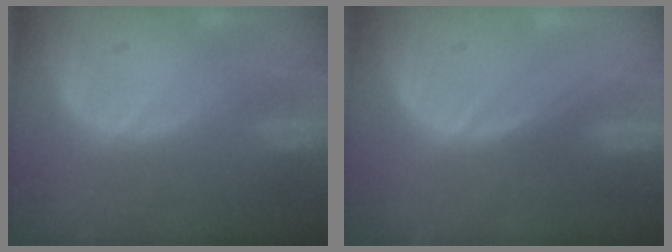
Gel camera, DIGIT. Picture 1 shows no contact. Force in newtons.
{"total": 0.0}